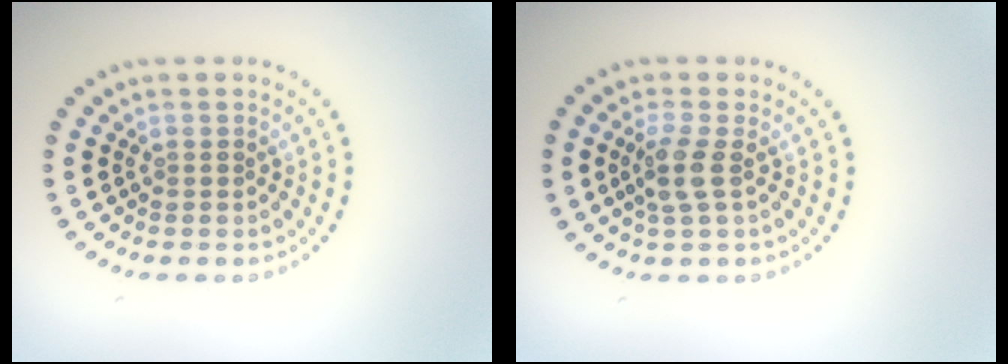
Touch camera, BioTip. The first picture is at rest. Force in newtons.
{"total": 2.1, "press": 1.8, "slide": 1.2}